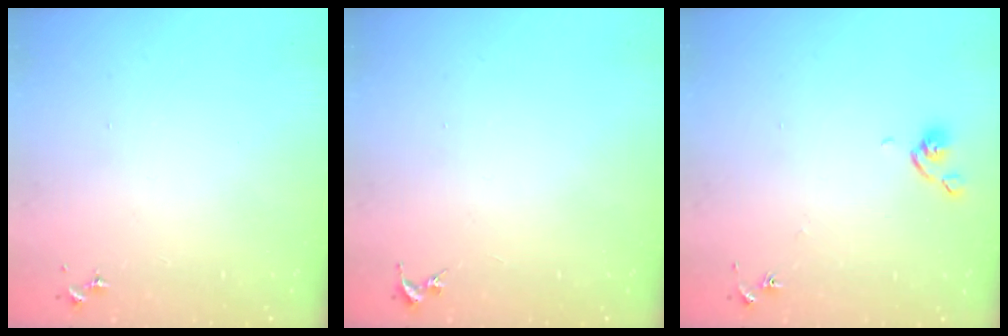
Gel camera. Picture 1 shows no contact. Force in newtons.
{"total": 0.0}
{"total": 5.9, "press": 5.8, "slide": 0.8}